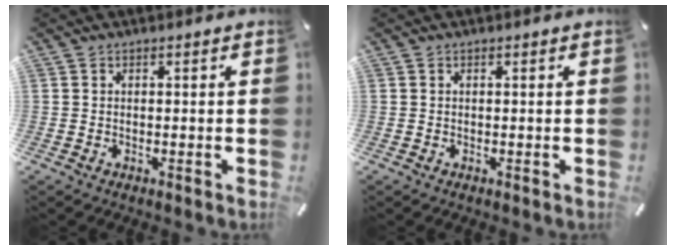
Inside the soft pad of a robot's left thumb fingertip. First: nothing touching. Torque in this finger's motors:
{"motor_torque": [-0.14, 0.03, -0.09, -0.03, 0.00]}